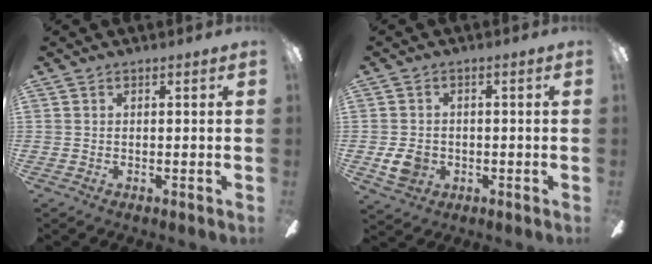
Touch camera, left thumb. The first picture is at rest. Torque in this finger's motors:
{"motor_torque": [-0.12, 0.13, 0.18, -0.08, 0.02]}